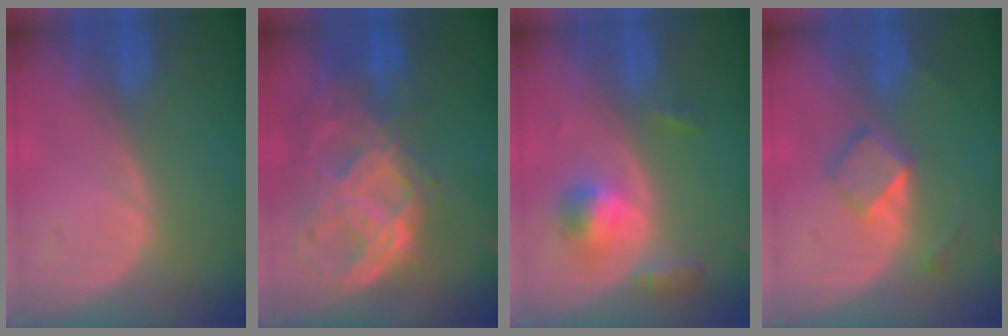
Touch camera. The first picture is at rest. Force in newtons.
{"total": 11.3, "press": 9.6, "slide": 6.1}
{"total": 5.1, "press": 4.8, "slide": 1.9}
{"total": 4.3, "press": 4.3, "slide": 0.4}